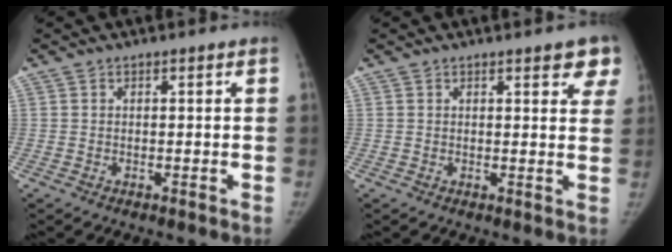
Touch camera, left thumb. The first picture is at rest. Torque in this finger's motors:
{"motor_torque": [-0.34, -0.08, 0.53, 0.23, 0.10]}